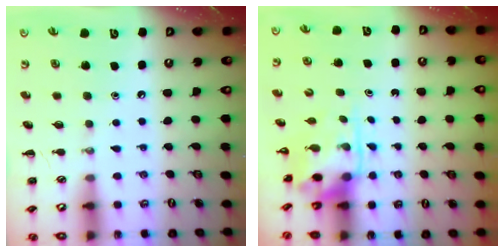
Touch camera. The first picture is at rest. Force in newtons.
{"total": 3.5, "press": 3.4, "slide": 0.8}